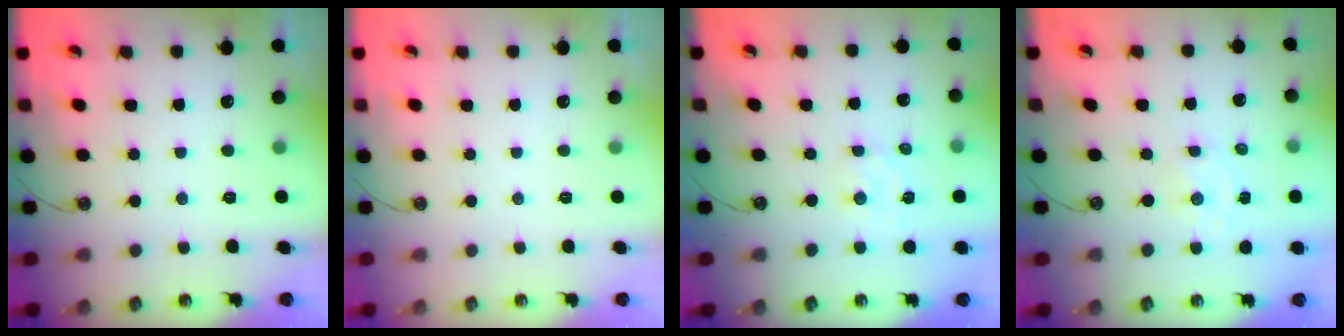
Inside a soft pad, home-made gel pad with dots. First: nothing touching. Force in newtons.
{"total": 0.0}
{"total": 2.4, "press": 2.3, "slide": 0.6}
{"total": 2.6, "press": 2.6, "slide": 0.1}